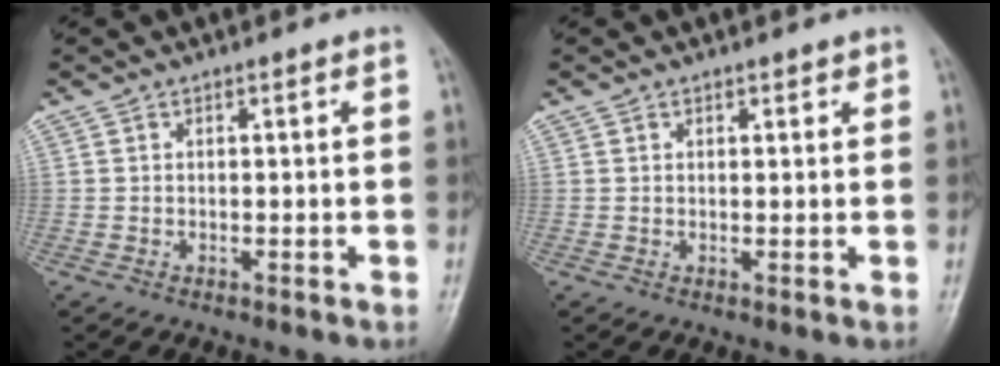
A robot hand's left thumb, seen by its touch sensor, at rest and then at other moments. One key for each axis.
{"total": 1.2, "fx": 0.9, "fy": 0.7, "fz": 0.4, "tx": 0.005, "ty": -0.004, "tz": 0.010}